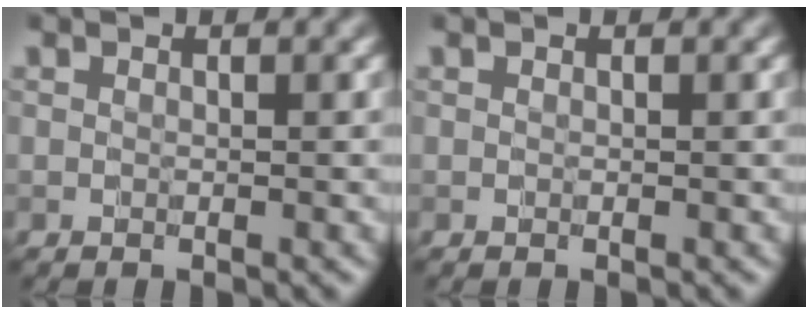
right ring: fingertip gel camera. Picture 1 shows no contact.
{"total": 0.0}